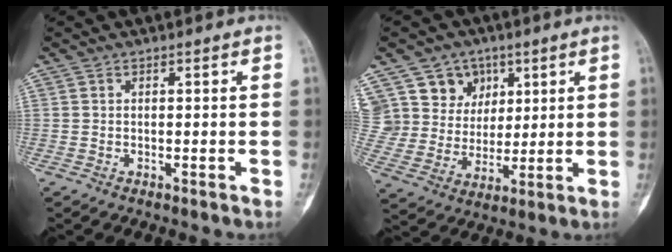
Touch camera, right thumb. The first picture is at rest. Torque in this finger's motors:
{"motor_torque": [-0.66, 0.67, 0.93, 0.63, 0.17]}